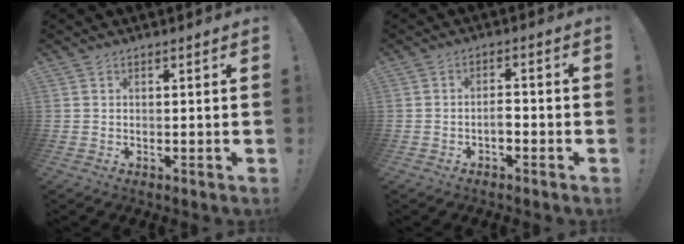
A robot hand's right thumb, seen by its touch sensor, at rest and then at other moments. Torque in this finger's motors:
{"motor_torque": [0.85, 0.34, 0.42, -0.33, 0.00]}